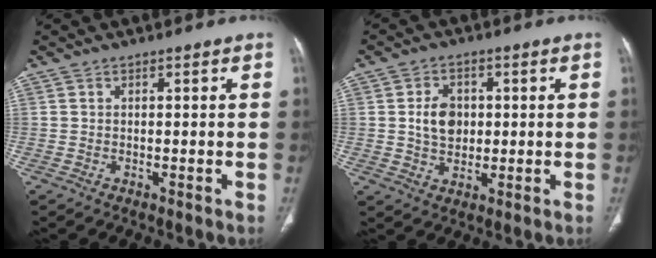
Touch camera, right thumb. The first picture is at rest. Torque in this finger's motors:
{"motor_torque": [0.43, 1.69, 0.55, -0.16, 0.02]}